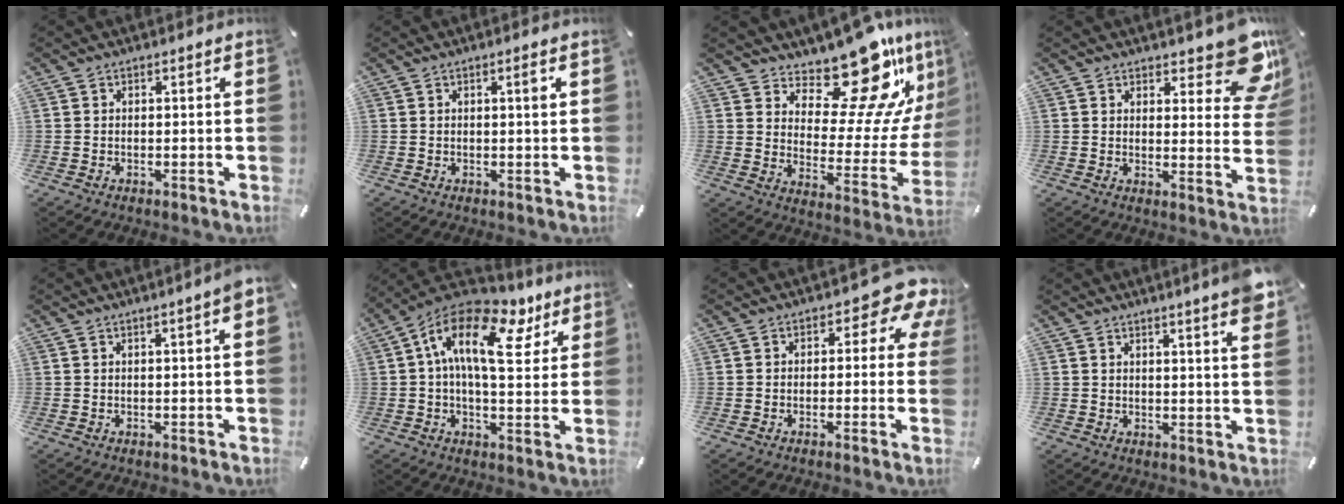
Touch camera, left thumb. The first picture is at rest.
{"total": 1.9, "force": [0.6, 0.0, 1.8], "torque": [-0.027, -0.003, 0.005]}
{"total": 19.3, "force": [15.7, 6.5, 9.3], "torque": [-0.129, -0.141, 0.260]}
{"total": 12.7, "force": [8.5, 5.6, 7.5], "torque": [-0.076, -0.065, 0.149]}
{"total": 3.3, "force": [1.0, 0.2, 3.2], "torque": [-0.051, -0.005, 0.016]}
{"total": 16.5, "force": [6.6, 7.6, 13.1], "torque": [-0.243, -0.034, 0.107]}
{"total": 8.3, "force": [3.2, 4.2, 6.4], "torque": [-0.078, -0.019, 0.052]}
{"total": 5.4, "force": [4.1, 0.2, 3.5], "torque": [-0.054, -0.024, 0.067]}